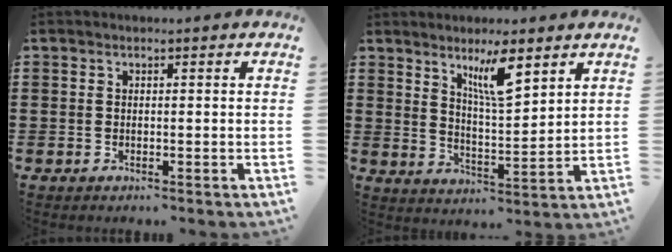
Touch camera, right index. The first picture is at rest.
{"total": 7.1, "force": [4.7, 1.3, 5.2], "torque": [-0.090, -0.012, 0.076]}